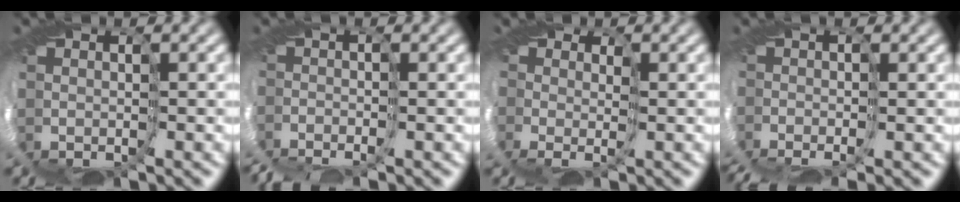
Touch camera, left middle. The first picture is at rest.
{"total": 3.9, "force": [-3.6, 0.4, 1.5], "torque": [-0.034, -0.011, -0.068]}
{"total": 3.5, "force": [0.5, 2.7, 2.1], "torque": [-0.043, 0.000, 0.005]}
{"total": 4.9, "force": [-2.5, 1.4, 4.0], "torque": [-0.079, -0.011, -0.042]}